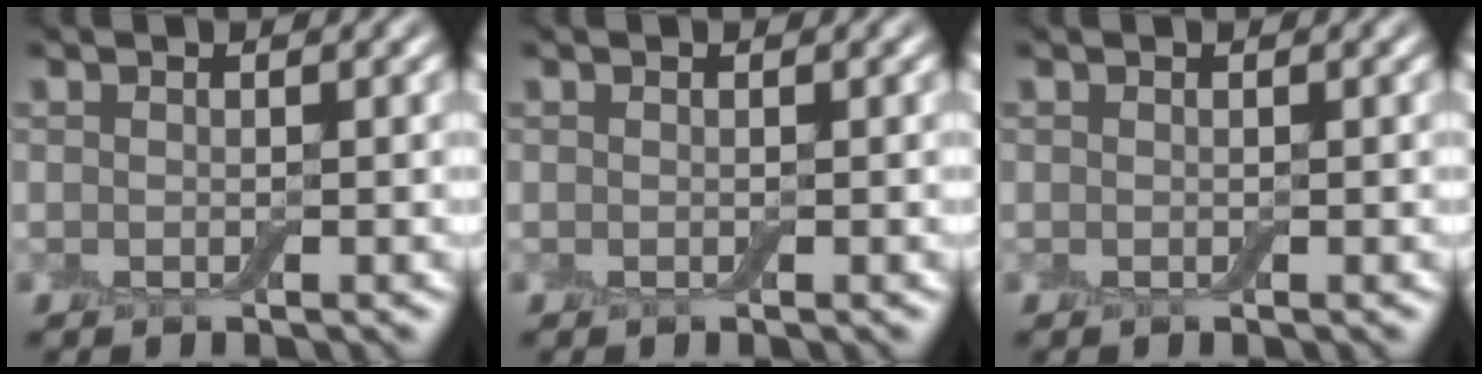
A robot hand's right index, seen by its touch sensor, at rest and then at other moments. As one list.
[{"total": 0.0}, {"total": 0.0}]